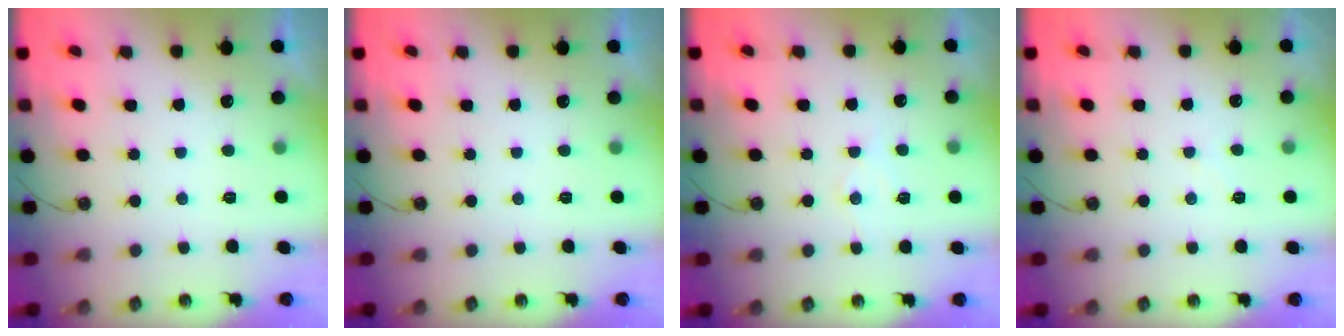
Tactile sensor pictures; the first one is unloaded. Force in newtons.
{"total": 0.0}
{"total": 6.1, "press": 6.1, "slide": 0.3}
{"total": 4.1, "press": 4.1, "slide": 0.6}